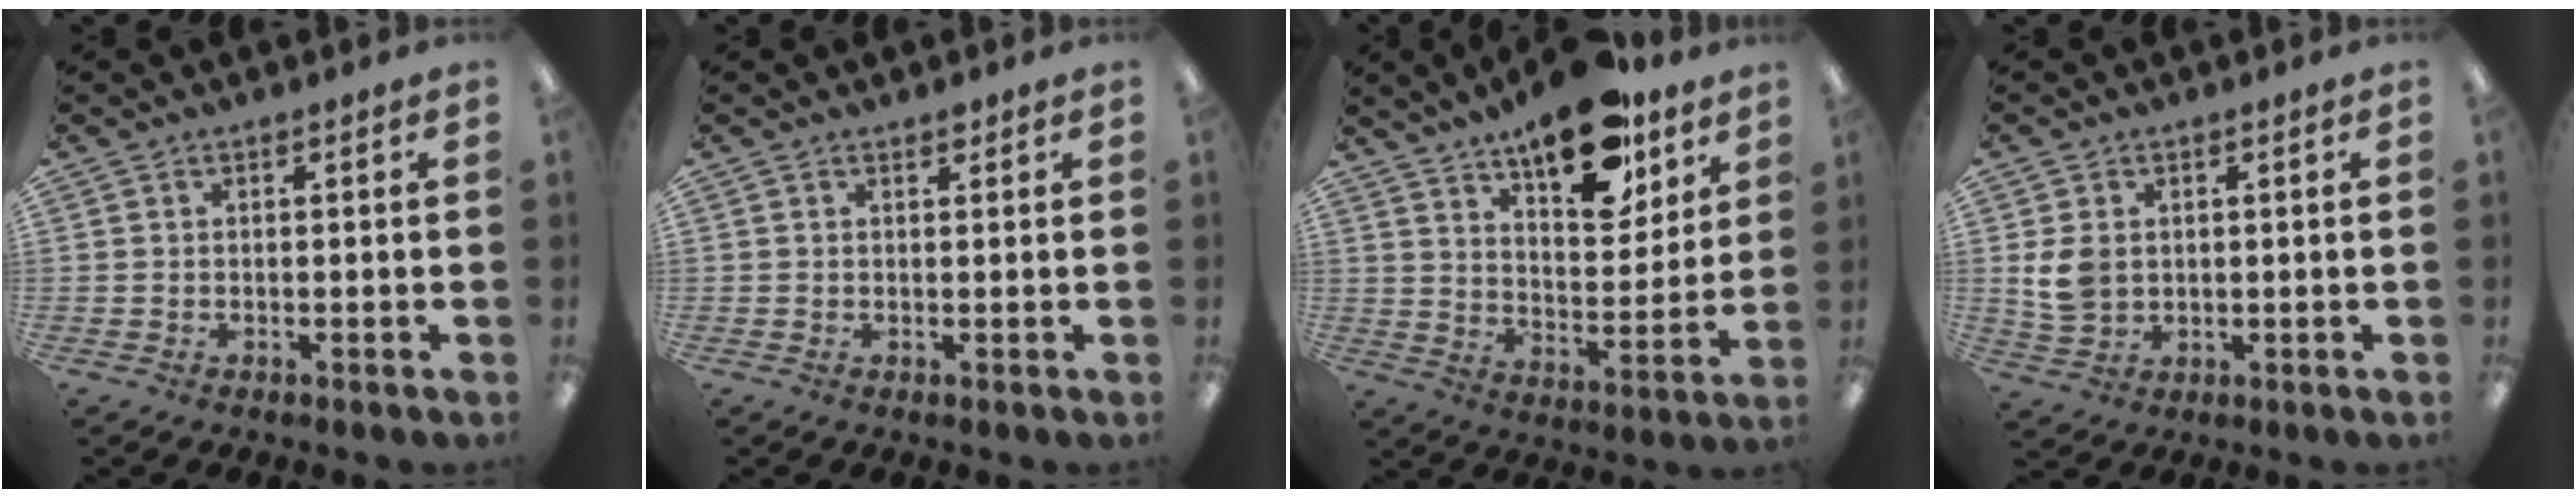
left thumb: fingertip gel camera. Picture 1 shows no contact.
{"total": 1.3, "force": [1.0, 0.5, 0.6], "torque": [-0.006, -0.003, 0.016]}
{"total": 18.5, "force": [13.3, 7.6, 10.3], "torque": [-0.149, -0.076, 0.223]}
{"total": 6.5, "force": [1.0, 5.0, 4.0], "torque": [-0.090, 0.001, 0.018]}